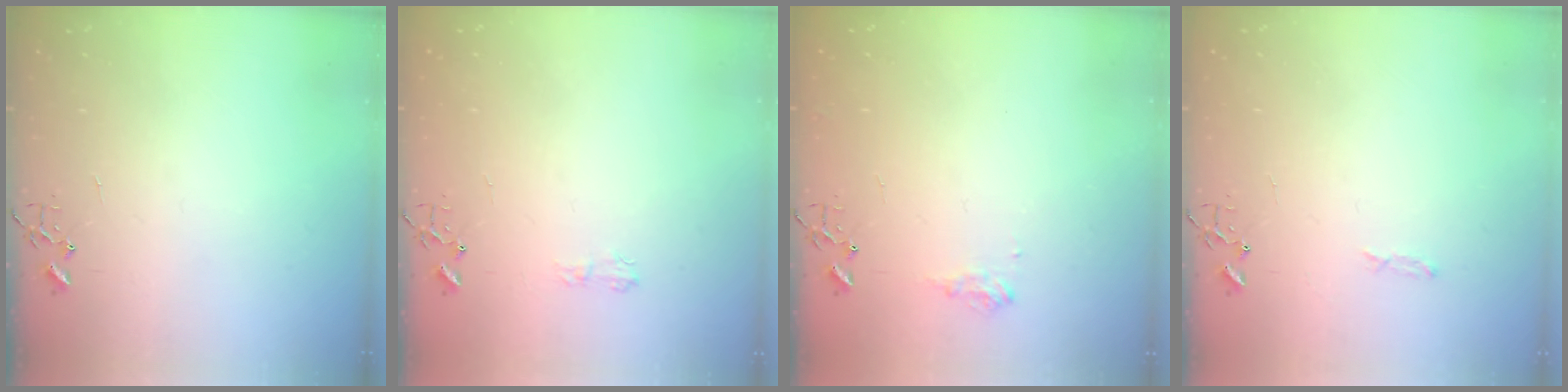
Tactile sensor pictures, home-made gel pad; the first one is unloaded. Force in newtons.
{"total": 5.0, "press": 5.0, "slide": 0.6}
{"total": 6.9, "press": 6.8, "slide": 1.0}
{"total": 3.3, "press": 3.3, "slide": 0.4}